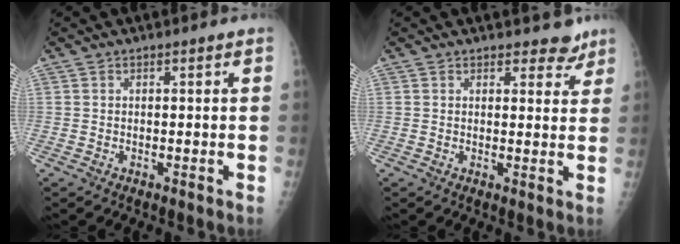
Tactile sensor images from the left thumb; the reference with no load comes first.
{"total": 3.7, "force": [3.1, 1.8, 0.7], "torque": [0.016, -0.022, 0.034]}